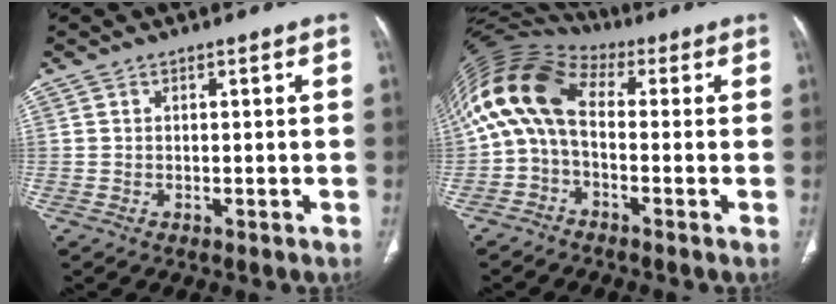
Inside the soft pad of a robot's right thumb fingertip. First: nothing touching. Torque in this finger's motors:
{"motor_torque": [0.16, 0.66, 1.34, -0.92, 0.57]}